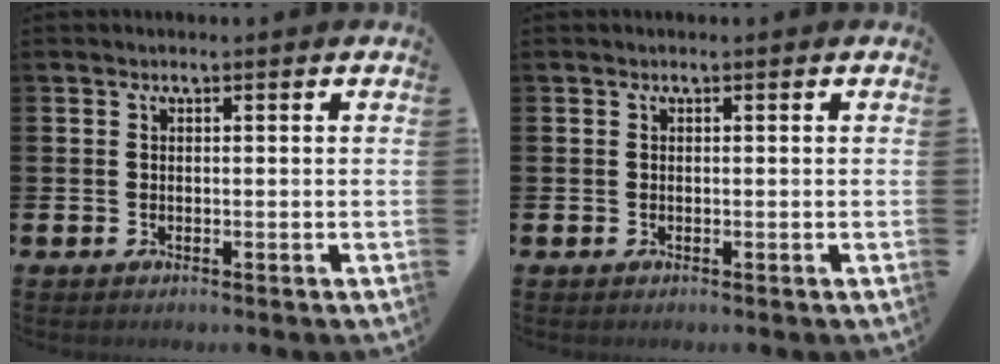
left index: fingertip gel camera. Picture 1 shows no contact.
{"total": 0.0}